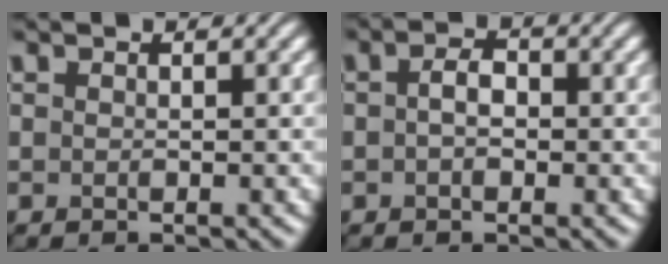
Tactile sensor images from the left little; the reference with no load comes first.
{"total": 2.0, "force": [0.0, 1.2, 1.5], "torque": [-0.029, 0.004, -0.005]}